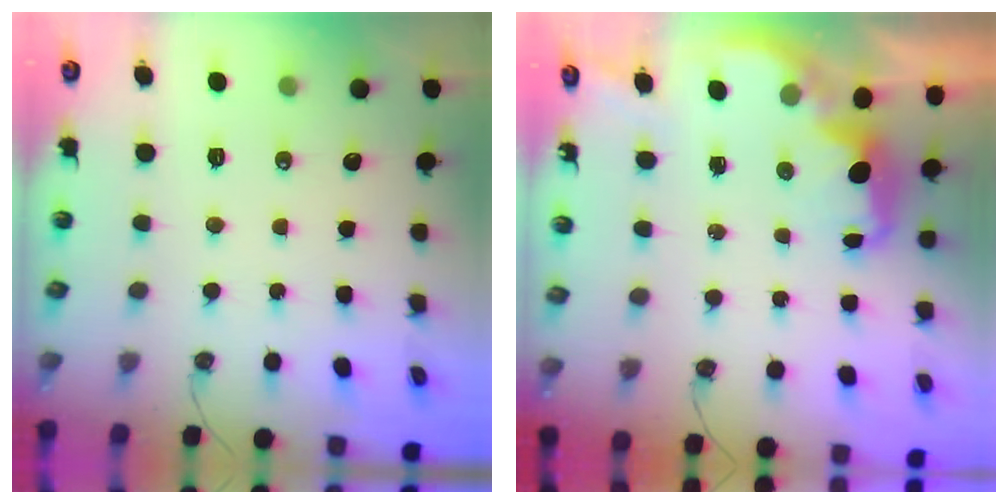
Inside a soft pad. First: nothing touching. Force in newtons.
{"total": 2.6, "press": 2.6, "slide": 0.4}